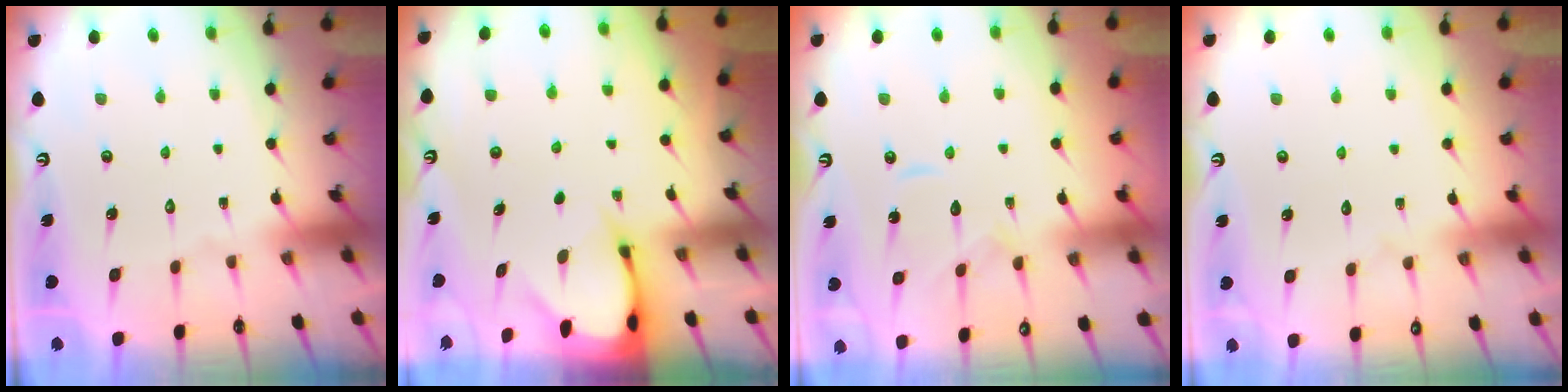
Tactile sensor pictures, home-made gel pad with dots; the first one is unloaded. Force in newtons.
{"total": 3.1, "press": 3.1, "slide": 0.4}
{"total": 9.3, "press": 9.2, "slide": 0.5}
{"total": 2.9, "press": 2.9, "slide": 0.4}